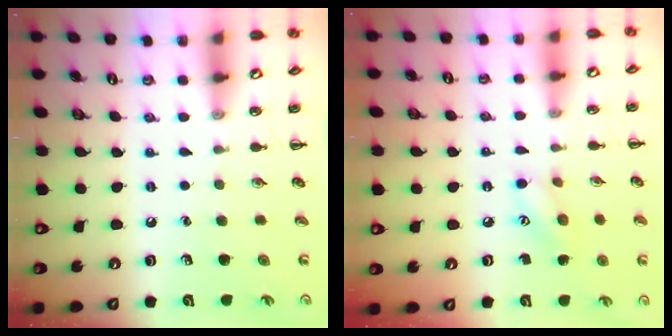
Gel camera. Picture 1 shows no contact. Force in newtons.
{"total": 7.2, "press": 7.1, "slide": 1.1}